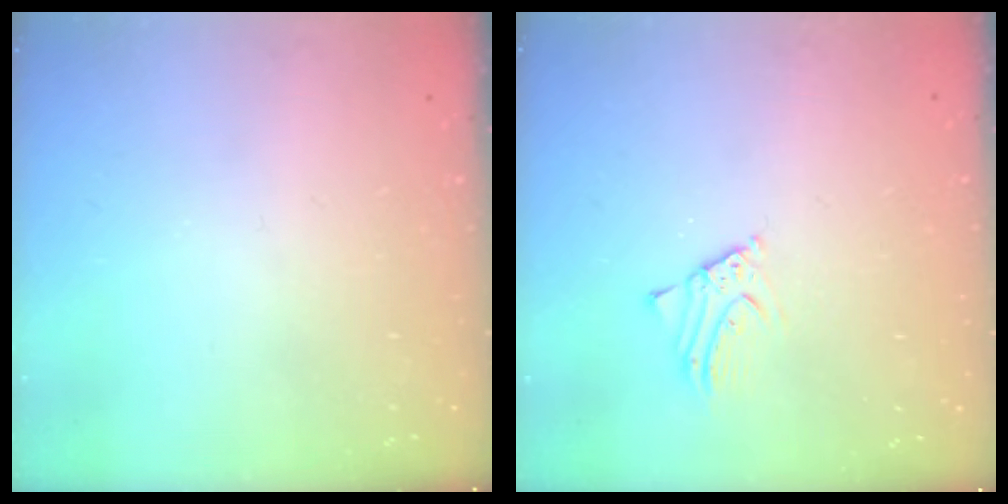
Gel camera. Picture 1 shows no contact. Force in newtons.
{"total": 2.4, "press": 2.4, "slide": 0.2}